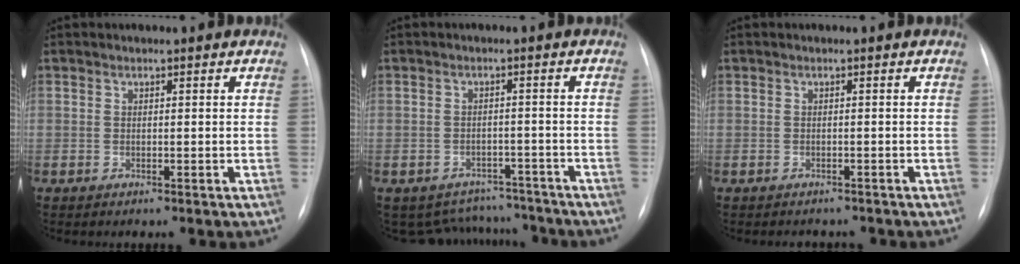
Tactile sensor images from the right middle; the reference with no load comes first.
{"total": 8.5, "force": [-7.8, 3.4, -0.4], "torque": [0.012, 0.028, -0.096]}
{"total": 3.2, "force": [-2.8, 1.3, 0.5], "torque": [-0.004, 0.002, -0.031]}